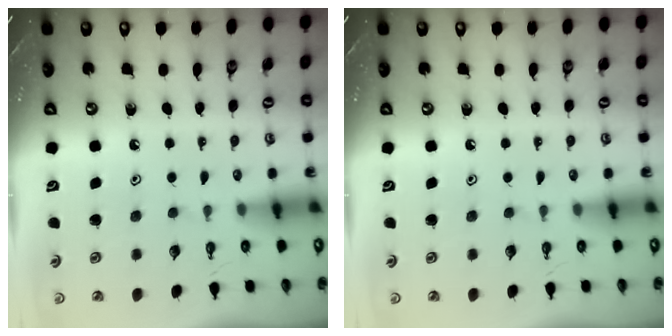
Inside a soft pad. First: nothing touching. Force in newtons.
{"total": 0.0}